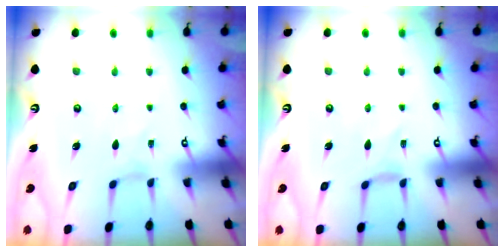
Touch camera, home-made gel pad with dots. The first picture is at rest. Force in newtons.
{"total": 0.7, "press": 0.6, "slide": 0.1}